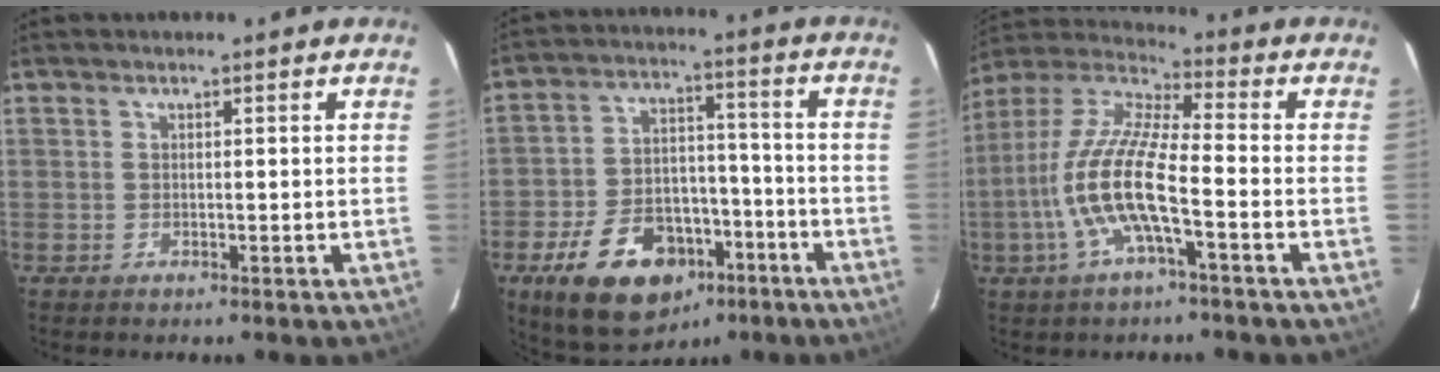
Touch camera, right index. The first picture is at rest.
{"total": 18.2, "force": [-10.0, 11.7, 9.6], "torque": [-0.203, 0.022, -0.141]}
{"total": 13.8, "force": [-4.2, 2.7, 12.9], "torque": [-0.266, -0.002, -0.087]}